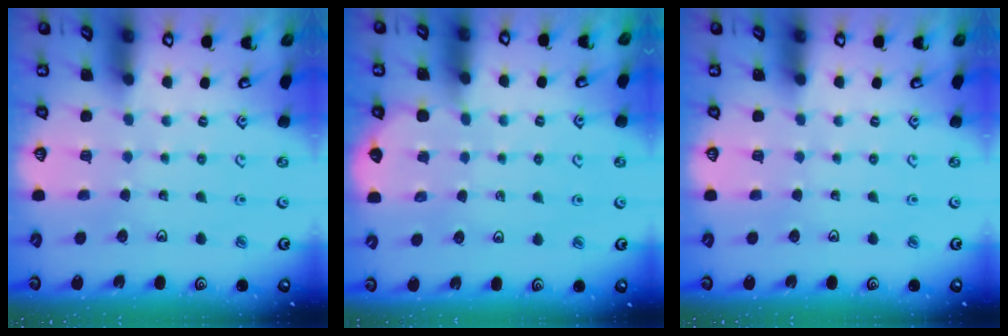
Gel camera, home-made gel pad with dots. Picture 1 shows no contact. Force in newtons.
{"total": 2.3, "press": 2.3, "slide": 0.1}
{"total": 0.0}